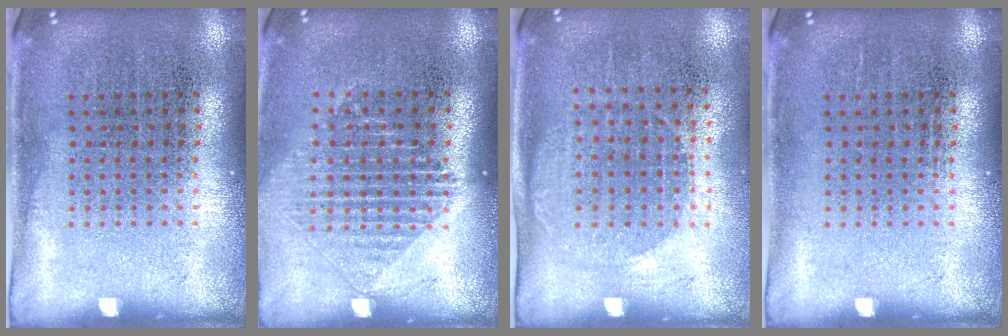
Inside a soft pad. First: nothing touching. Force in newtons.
{"total": 1.3, "press": 1.2, "slide": 0.5}
{"total": 1.1, "press": 1.0, "slide": 0.5}
{"total": 0.0}